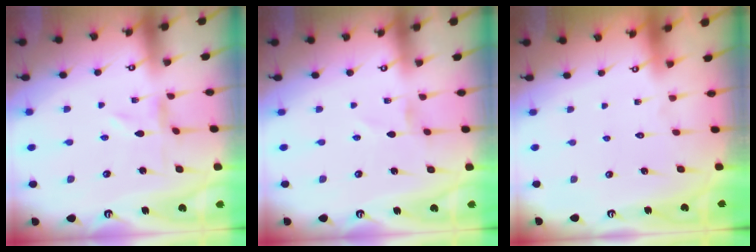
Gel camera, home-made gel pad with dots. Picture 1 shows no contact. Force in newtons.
{"total": 0.0}
{"total": 1.7, "press": 1.7, "slide": 0.1}